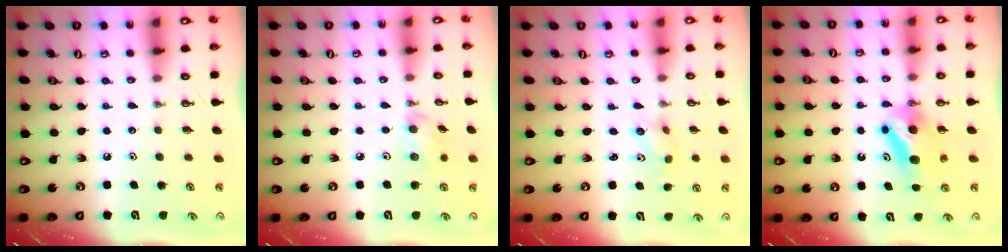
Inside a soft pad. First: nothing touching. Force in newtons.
{"total": 5.4, "press": 5.2, "slide": 1.5}
{"total": 3.8, "press": 3.4, "slide": 1.7}
{"total": 7.4, "press": 7.0, "slide": 2.3}